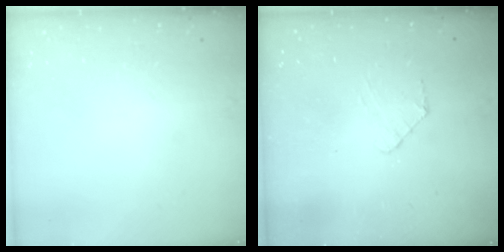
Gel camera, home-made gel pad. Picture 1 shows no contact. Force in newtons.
{"total": 3.6, "press": 3.6, "slide": 0.3}